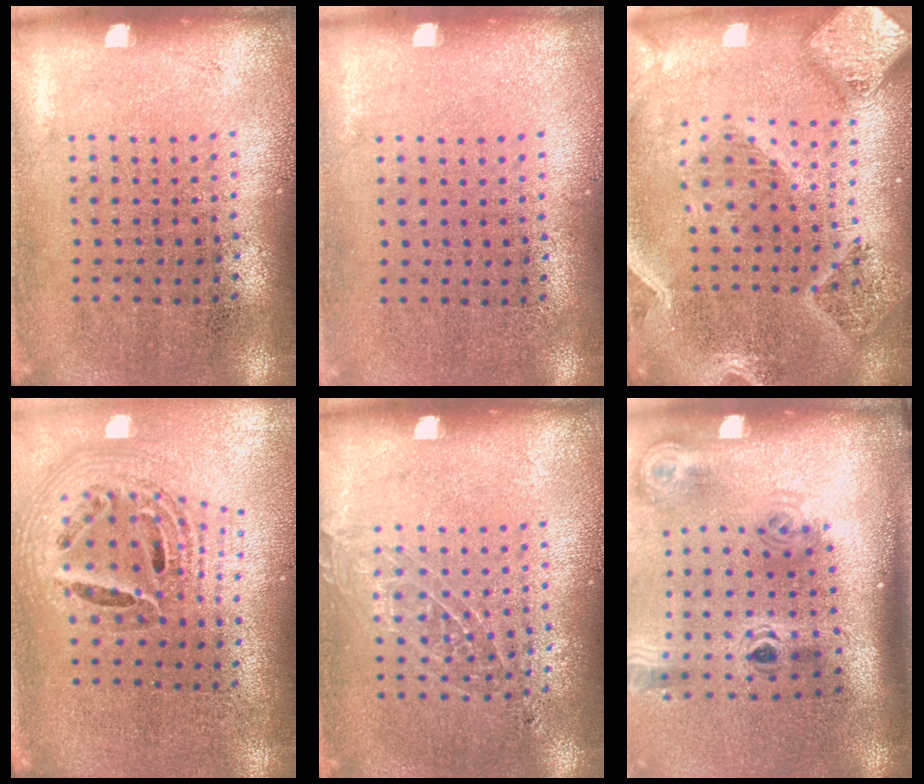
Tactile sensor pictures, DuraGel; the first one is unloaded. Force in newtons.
{"total": 0.0}
{"total": 3.3, "press": 2.9, "slide": 1.7}
{"total": 1.7, "press": 1.5, "slide": 0.9}
{"total": 1.0, "press": 1.0, "slide": 0.3}
{"total": 2.1, "press": 1.4, "slide": 1.5}